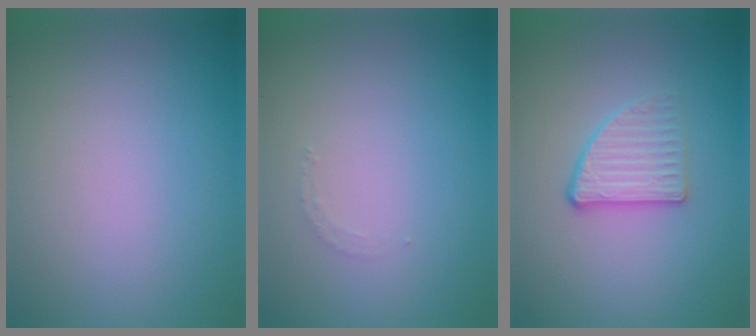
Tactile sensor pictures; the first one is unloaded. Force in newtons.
{"total": 0.8, "press": 0.8, "slide": 0.1}
{"total": 2.8, "press": 2.5, "slide": 1.4}